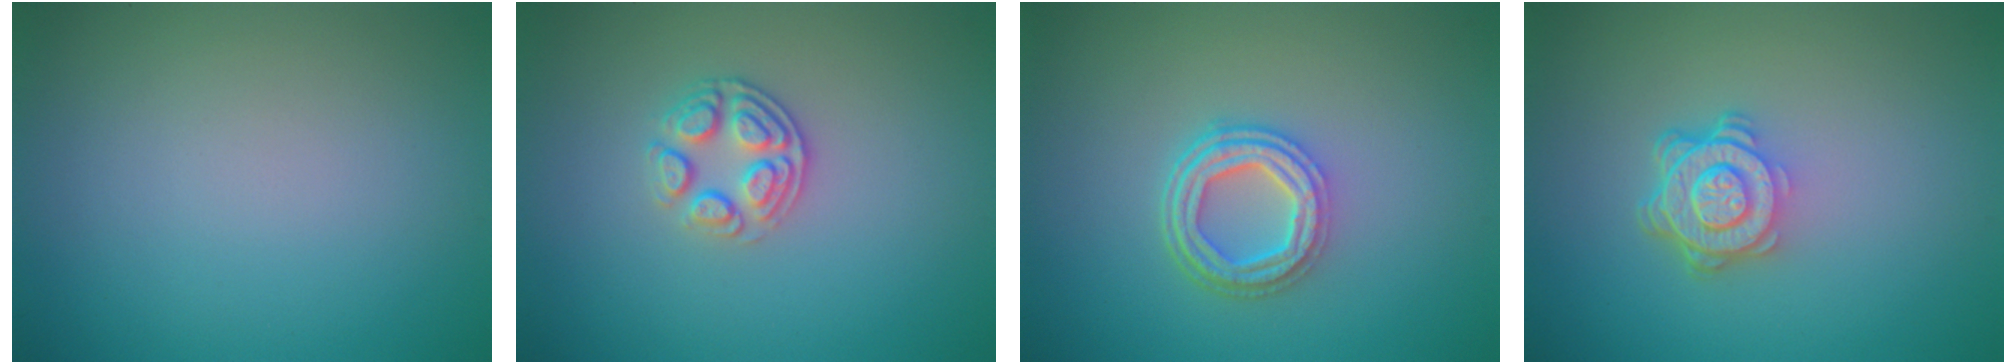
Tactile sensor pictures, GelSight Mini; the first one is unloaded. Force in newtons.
{"total": 2.6, "press": 2.4, "slide": 1.1}
{"total": 4.4, "press": 3.3, "slide": 2.8}
{"total": 4.5, "press": 3.2, "slide": 3.1}